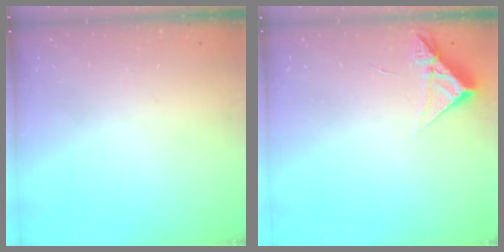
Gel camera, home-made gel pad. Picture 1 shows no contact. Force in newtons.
{"total": 5.2, "press": 5.2, "slide": 0.3}